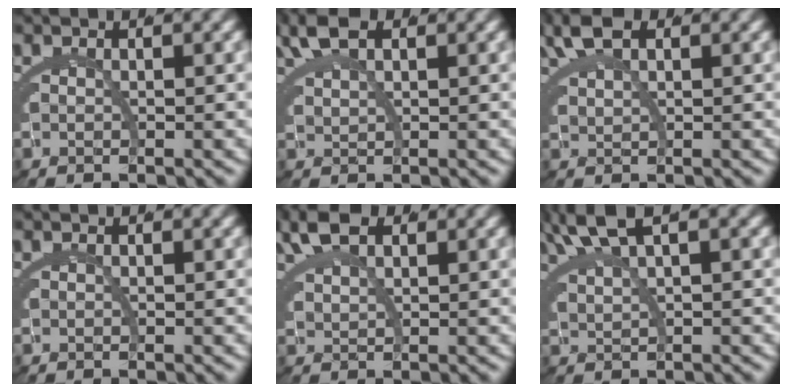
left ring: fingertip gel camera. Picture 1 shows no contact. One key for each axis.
{"total": 2.8, "fx": 2.2, "fy": 0.4, "fz": 1.6, "tx": -0.038, "ty": 0.002, "tz": 0.047}
{"total": 2.9, "fx": 2.3, "fy": 0.5, "fz": 1.7, "tx": -0.041, "ty": 0.003, "tz": 0.047}
{"total": 0.0}
{"total": 3.0, "fx": 2.5, "fy": 0.6, "fz": 1.6, "tx": -0.037, "ty": 0.001, "tz": 0.053}
{"total": 3.5, "fx": 2.7, "fy": -0.7, "fz": 2.0, "tx": -0.032, "ty": 0.011, "tz": 0.054}